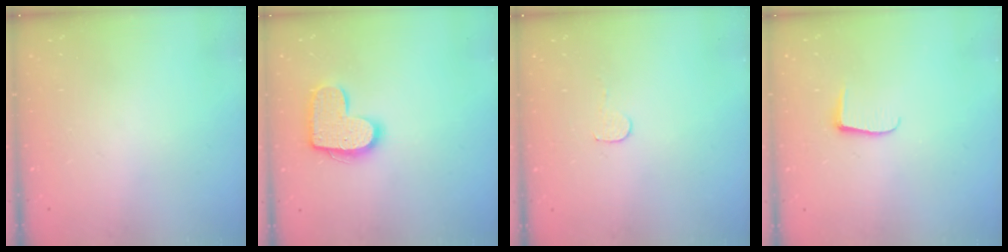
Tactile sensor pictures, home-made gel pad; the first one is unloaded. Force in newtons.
{"total": 13.5, "press": 13.5, "slide": 0.7}
{"total": 4.1, "press": 4.1, "slide": 0.3}
{"total": 6.0, "press": 5.9, "slide": 0.6}